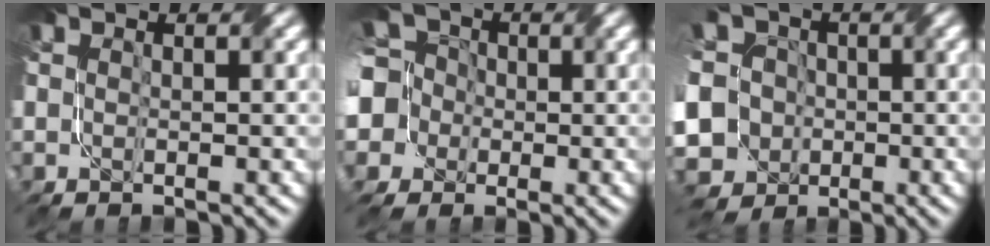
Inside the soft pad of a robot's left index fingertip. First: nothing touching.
{"total": 9.1, "force": [-0.2, 8.2, 3.9], "torque": [-0.121, 0.027, -0.043]}
{"total": 13.9, "force": [-2.4, 12.2, 6.4], "torque": [-0.166, 0.004, -0.075]}